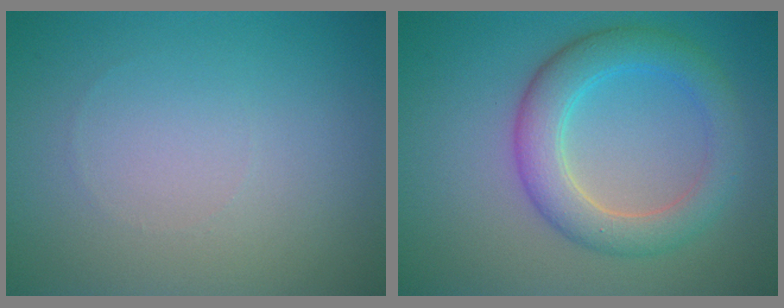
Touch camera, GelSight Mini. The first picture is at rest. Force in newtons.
{"total": 5.0, "press": 5.0, "slide": 0.3}